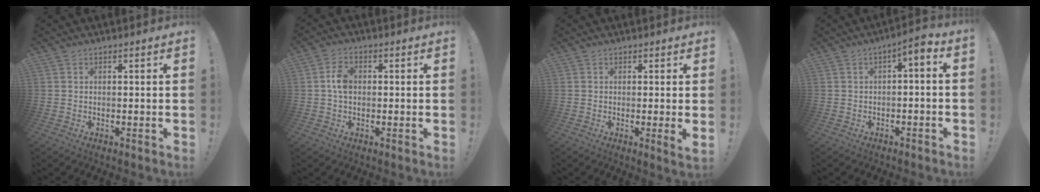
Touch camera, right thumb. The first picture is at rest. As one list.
[{"total": 5.1, "force": [0.1, 3.4, 3.8], "torque": [-0.053, 0.008, 0.003]}, {"total": 2.8, "force": [0.2, -0.1, 2.8], "torque": [-0.039, -0.009, 0.003]}, {"total": 4.0, "force": [-1.4, 1.0, 3.6], "torque": [-0.053, 0.002, -0.026]}]